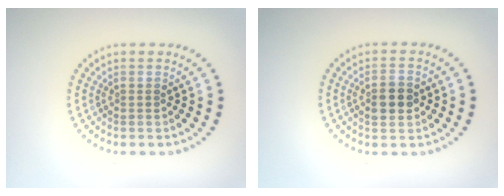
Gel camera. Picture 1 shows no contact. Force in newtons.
{"total": 3.0, "press": 3.0, "slide": 0.1}